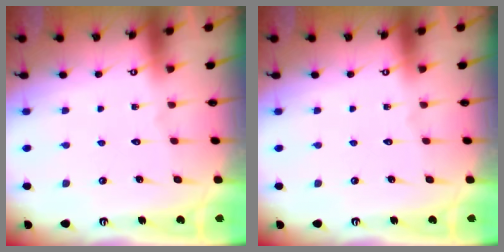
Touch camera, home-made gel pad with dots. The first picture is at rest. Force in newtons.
{"total": 0.0}